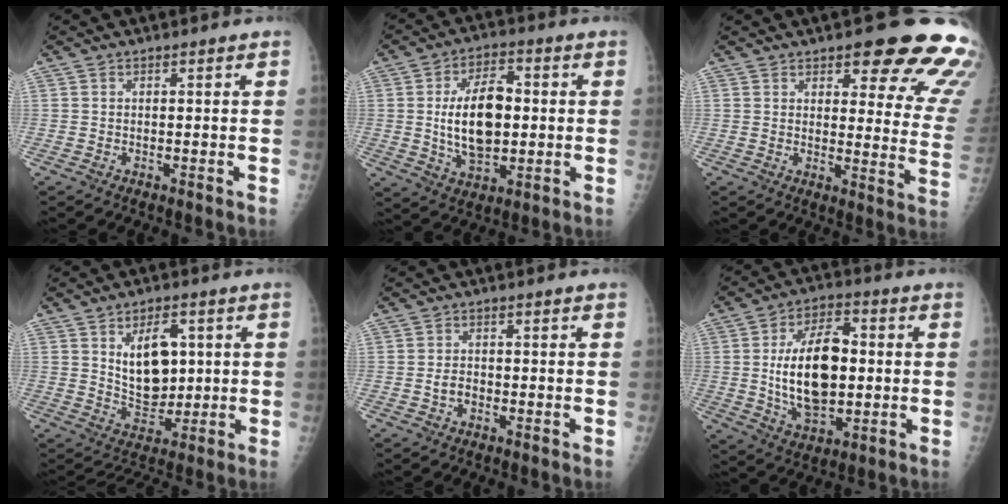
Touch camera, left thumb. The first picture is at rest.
{"total": 13.8, "force": [0.2, 7.9, 11.4], "torque": [-0.175, 0.003, 0.010]}
{"total": 19.5, "force": [12.5, 6.0, 13.7], "torque": [-0.118, -0.058, 0.140]}
{"total": 7.5, "force": [1.3, 5.0, 5.5], "torque": [-0.053, -0.008, 0.030]}
{"total": 2.0, "force": [-0.7, 1.5, 1.2], "torque": [-0.015, 0.009, -0.013]}
{"total": 16.3, "force": [0.1, 9.2, 13.4], "torque": [-0.208, 0.005, 0.006]}